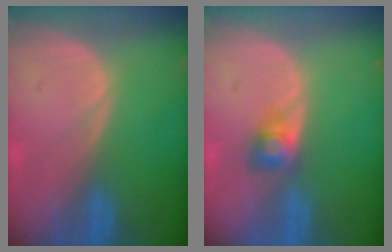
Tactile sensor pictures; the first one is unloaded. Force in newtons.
{"total": 2.7, "press": 2.7, "slide": 0.1}